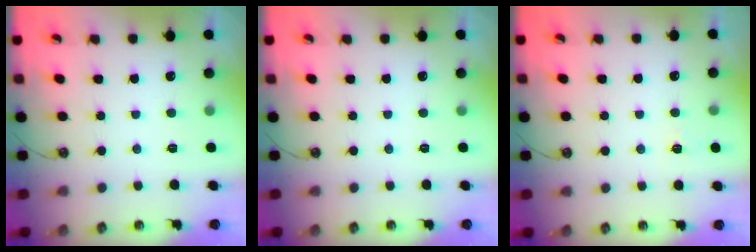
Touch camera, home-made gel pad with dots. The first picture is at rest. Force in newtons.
{"total": 0.0}
{"total": 2.7, "press": 2.7, "slide": 0.3}